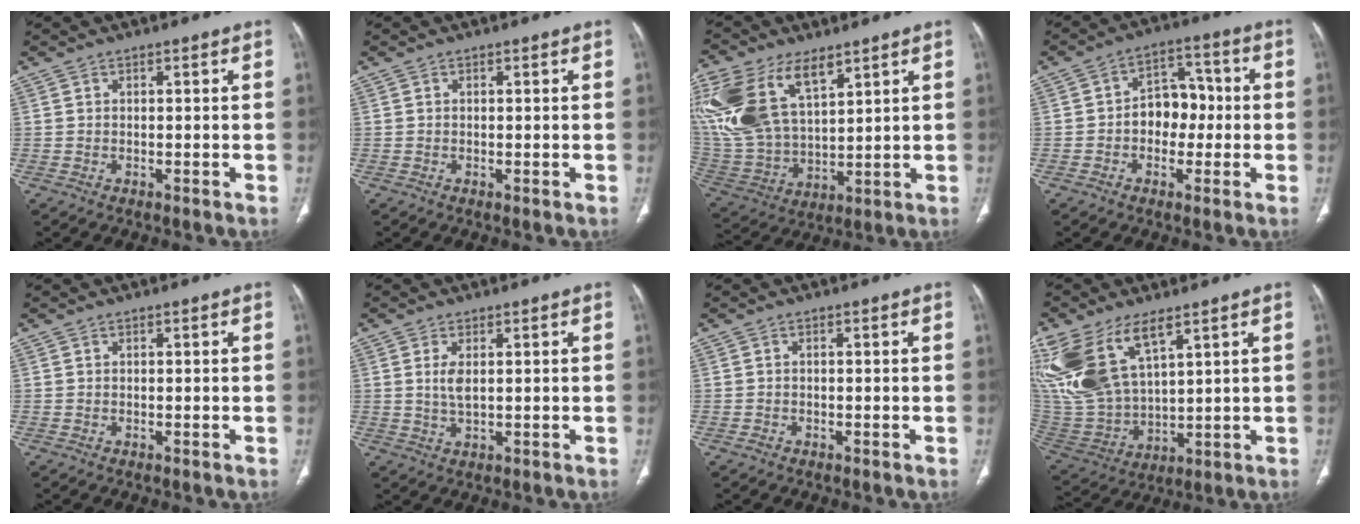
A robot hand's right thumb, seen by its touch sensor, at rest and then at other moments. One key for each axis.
{"total": 0.0}
{"total": 23.9, "fx": 11.8, "fy": 13.0, "fz": 16.3, "tx": -0.366, "ty": -0.010, "tz": 0.242}
{"total": 8.6, "fx": -0.8, "fy": 6.4, "fz": 5.6, "tx": -0.044, "ty": 0.033, "tz": -0.022}
{"total": 0.0}
{"total": 3.2, "fx": 0.7, "fy": 1.2, "fz": 2.9, "tx": -0.063, "ty": -0.008, "tz": 0.021}
{"total": 0.6, "fx": -0.4, "fy": 0.4, "fz": 0.2, "tx": -0.005, "ty": 0.003, "tz": -0.009}
{"total": 20.7, "fx": 10.6, "fy": 10.0, "fz": 14.6, "tx": -0.325, "ty": -0.030, "tz": 0.226}